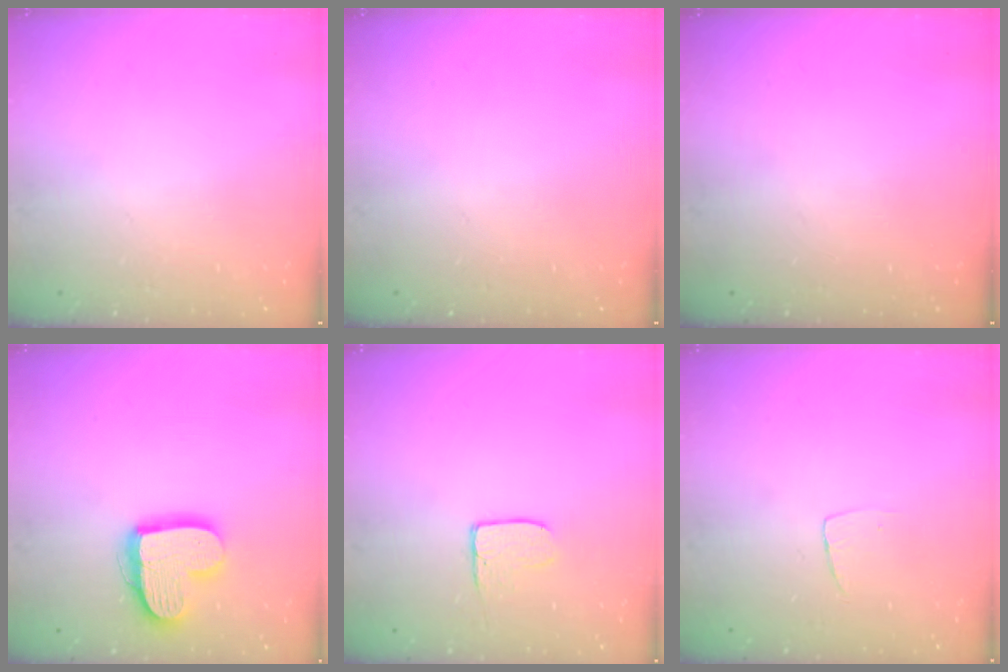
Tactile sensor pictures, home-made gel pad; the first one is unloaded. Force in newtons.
{"total": 0.0}
{"total": 0.0}
{"total": 15.7, "press": 15.7, "slide": 1.4}
{"total": 6.3, "press": 6.2, "slide": 0.5}
{"total": 3.5, "press": 3.5, "slide": 0.3}